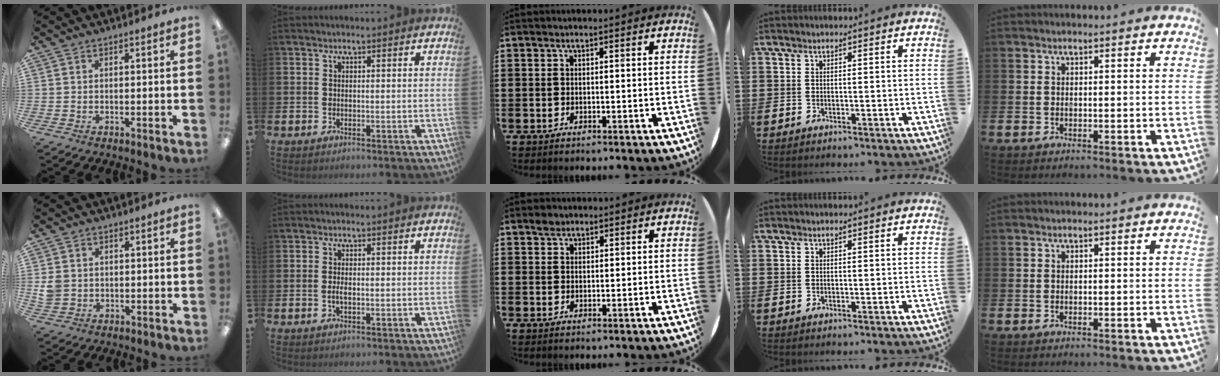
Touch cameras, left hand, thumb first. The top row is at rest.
{"thumb": {"total": 3.5, "force": [0.5, 3.3, 1.1], "torque": [-0.016, 0.003, 0.011]}, "index": {"total": 1.1, "force": [-0.3, 0.4, 1.0], "torque": [-0.020, 0.001, -0.006]}, "middle": {"total": 1.3, "force": [1.1, 0.6, 0.1], "torque": [0.003, -0.001, 0.021]}}